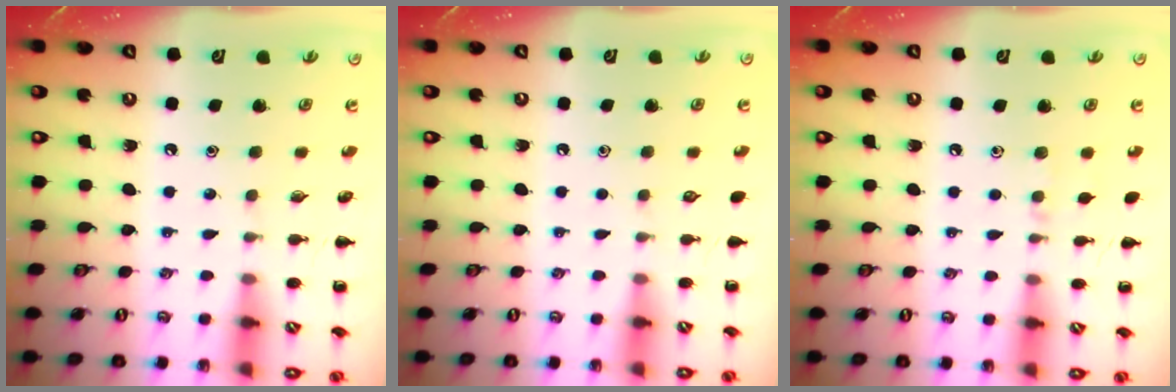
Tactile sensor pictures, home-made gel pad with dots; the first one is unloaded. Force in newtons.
{"total": 0.0}
{"total": 3.9, "press": 3.6, "slide": 1.5}